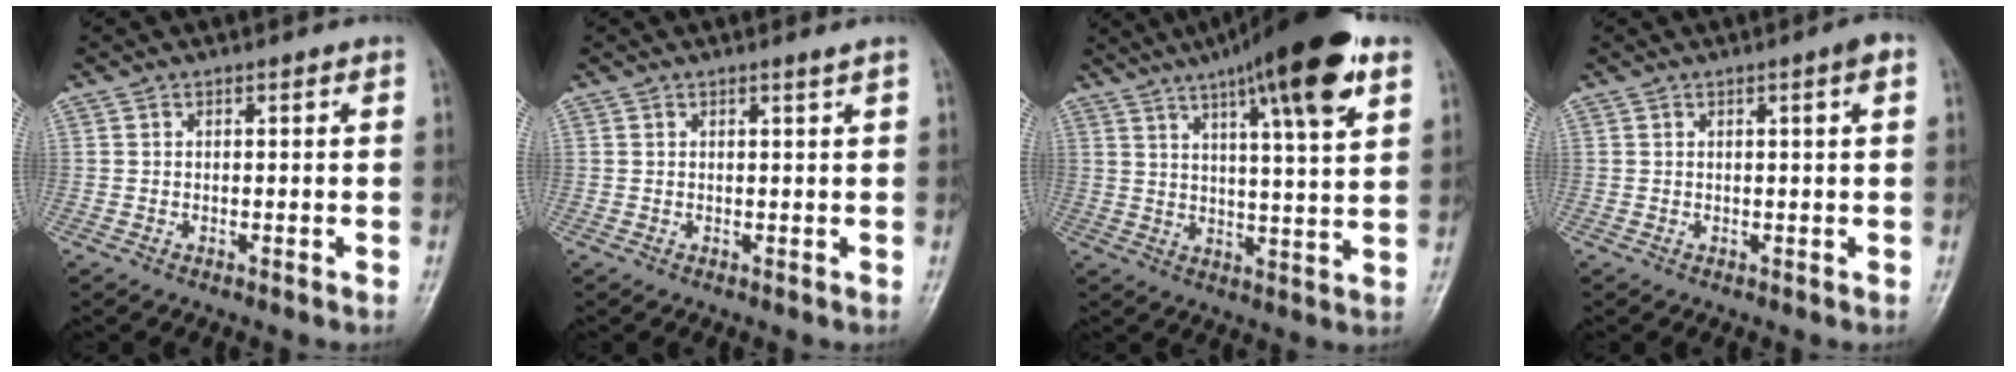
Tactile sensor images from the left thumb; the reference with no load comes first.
{"total": 0.8, "force": [0.5, -0.3, 0.5], "torque": [-0.020, -0.008, 0.012]}
{"total": 18.4, "force": [10.3, 3.3, 14.8], "torque": [-0.213, -0.023, 0.156]}
{"total": 2.0, "force": [0.7, 0.0, 1.9], "torque": [-0.029, 0.003, 0.010]}